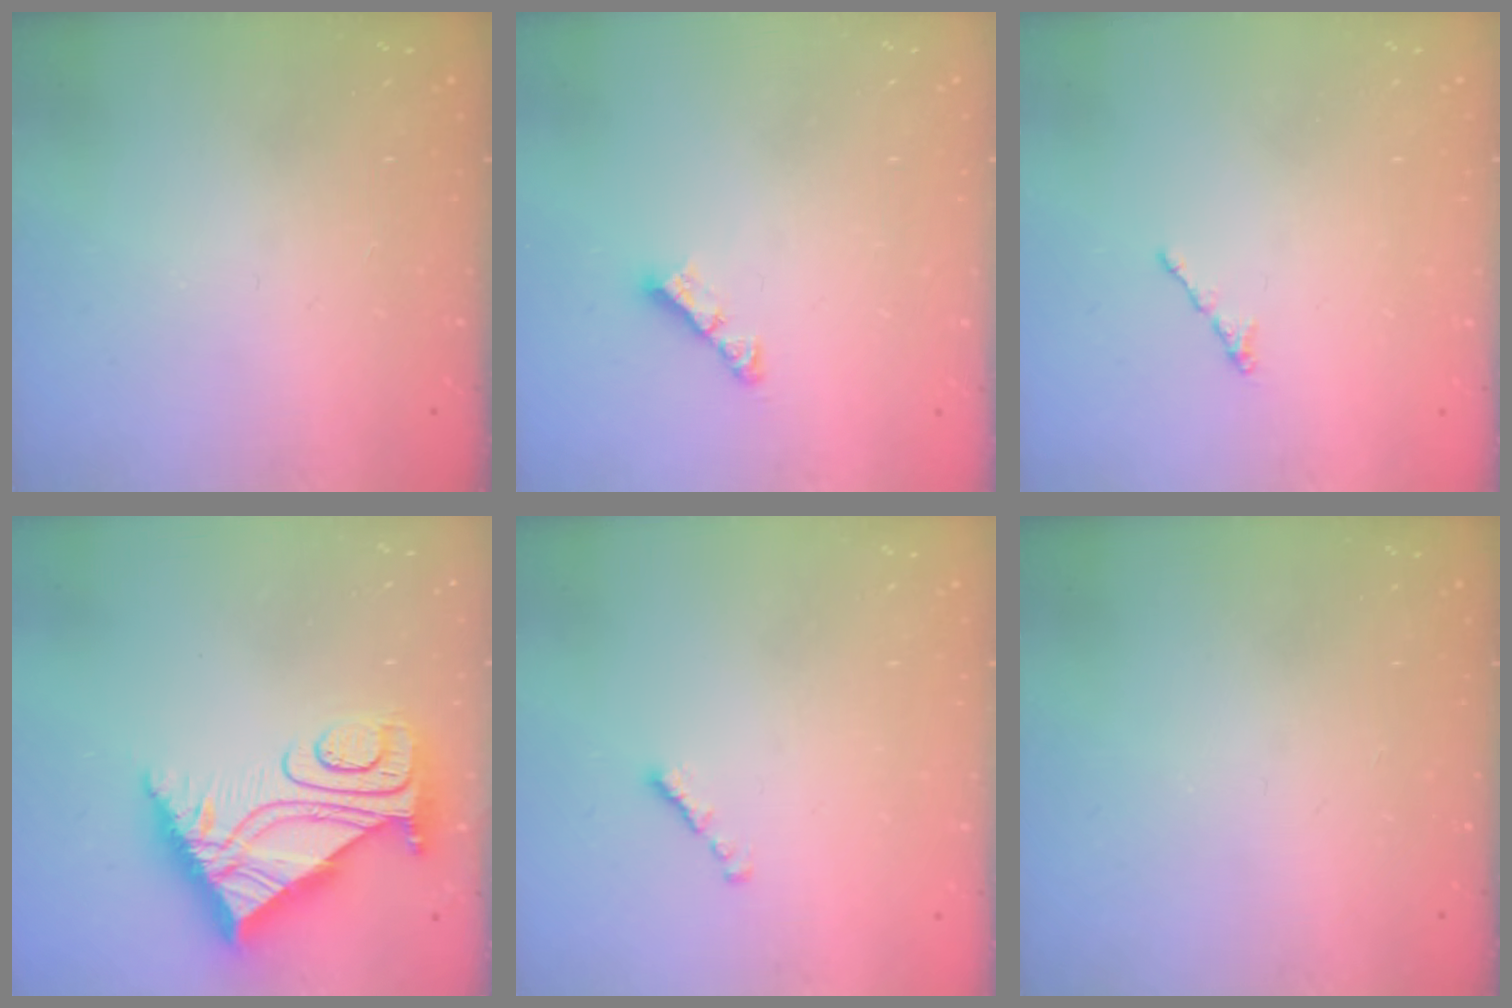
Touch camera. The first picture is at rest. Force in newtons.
{"total": 4.2, "press": 4.2, "slide": 0.3}
{"total": 0.5, "press": 0.4, "slide": 0.3}
{"total": 8.9, "press": 8.8, "slide": 0.9}
{"total": 1.3, "press": 1.1, "slide": 0.6}
{"total": 0.0}